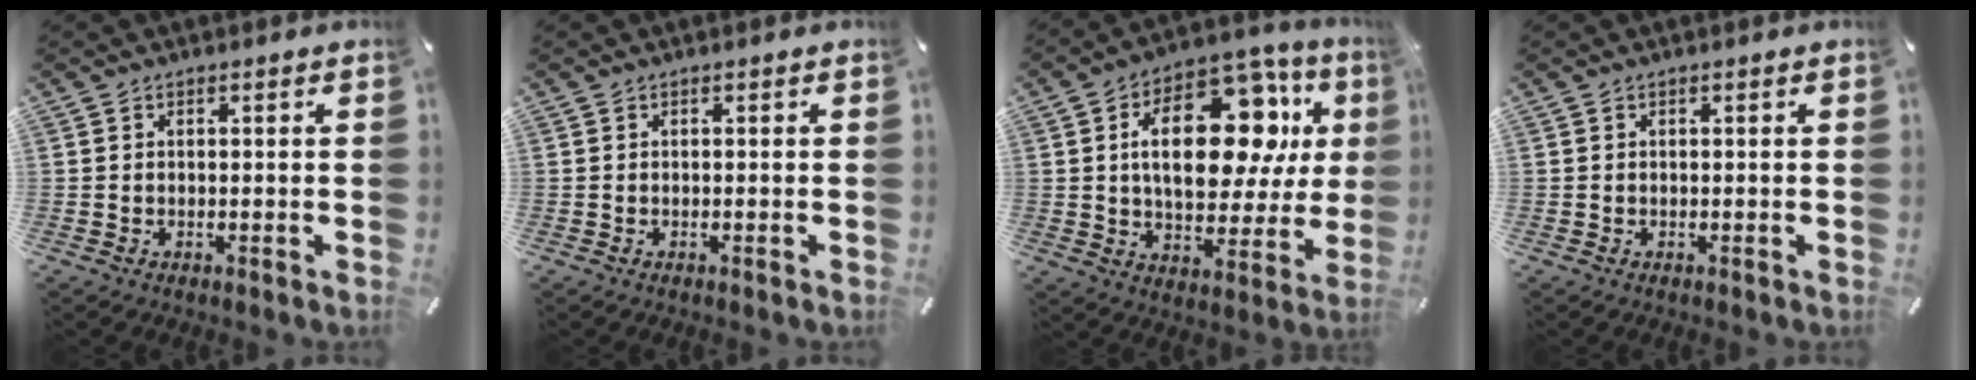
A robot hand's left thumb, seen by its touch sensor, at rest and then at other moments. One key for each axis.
{"total": 0.0}
{"total": 25.0, "fx": 6.6, "fy": 14.0, "fz": 19.6, "tx": -0.306, "ty": -0.025, "tz": 0.103}
{"total": 0.0}